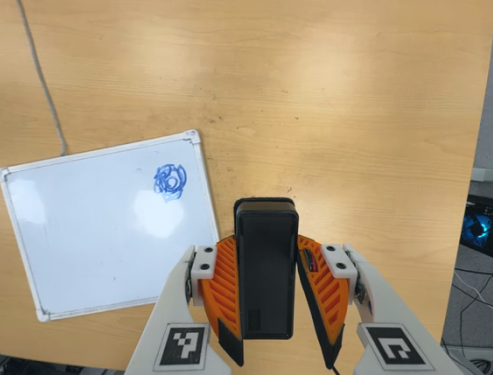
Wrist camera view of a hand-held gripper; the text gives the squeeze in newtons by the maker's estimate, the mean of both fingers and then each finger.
{"total": 4.6, "left": 3.5, "right": 5.6}